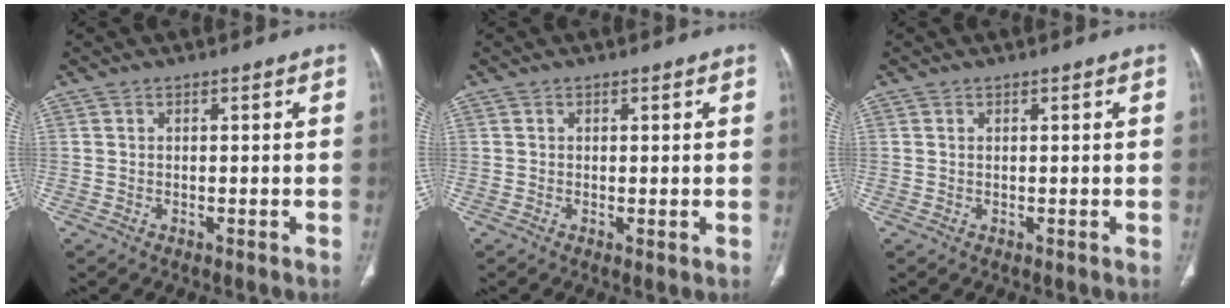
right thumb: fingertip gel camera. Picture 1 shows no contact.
{"total": 0.6, "force": [0.0, 0.3, 0.6], "torque": [-0.015, -0.004, 0.000]}
{"total": 0.0}